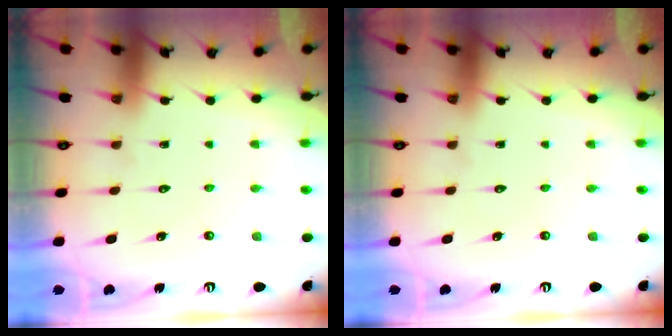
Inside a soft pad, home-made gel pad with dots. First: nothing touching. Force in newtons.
{"total": 0.0}